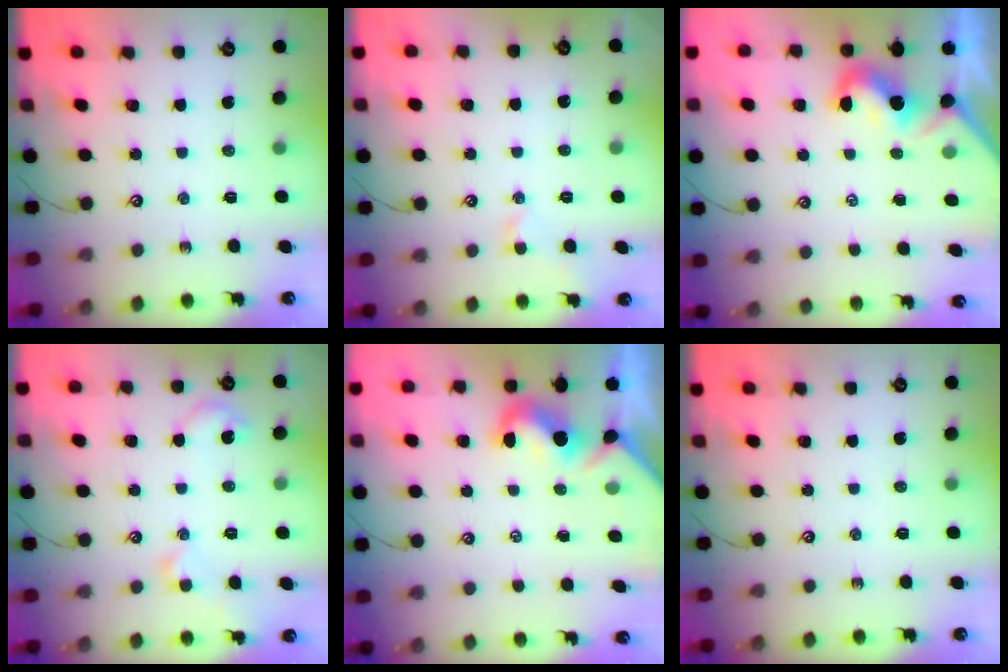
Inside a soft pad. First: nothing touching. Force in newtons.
{"total": 1.0, "press": 1.0, "slide": 0.1}
{"total": 2.2, "press": 2.1, "slide": 0.6}
{"total": 2.7, "press": 2.7, "slide": 0.0}
{"total": 1.9, "press": 1.8, "slide": 0.6}
{"total": 0.0}